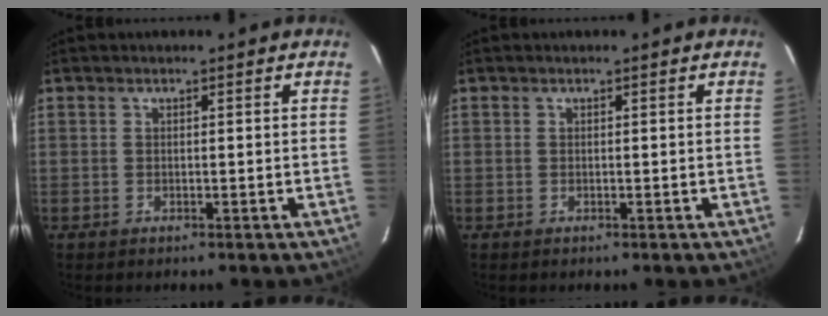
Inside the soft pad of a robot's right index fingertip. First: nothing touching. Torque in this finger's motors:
{"motor_torque": [0.00, 0.01, 0.00, 0.00]}